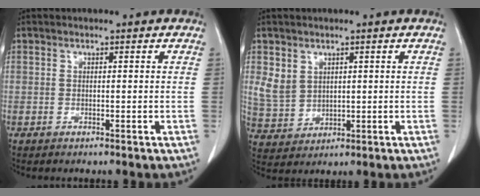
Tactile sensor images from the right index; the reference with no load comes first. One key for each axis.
{"total": 4.9, "fx": 1.9, "fy": 4.0, "fz": 1.9, "tx": -0.043, "ty": 0.008, "tz": 0.055}